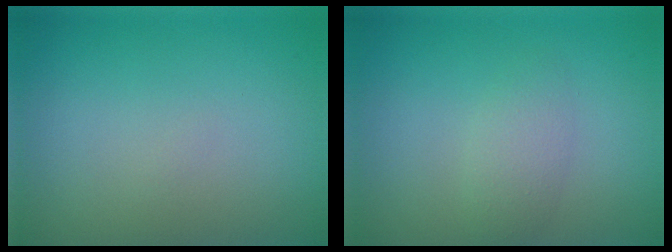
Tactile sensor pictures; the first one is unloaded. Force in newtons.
{"total": 1.8, "press": 1.8, "slide": 0.1}